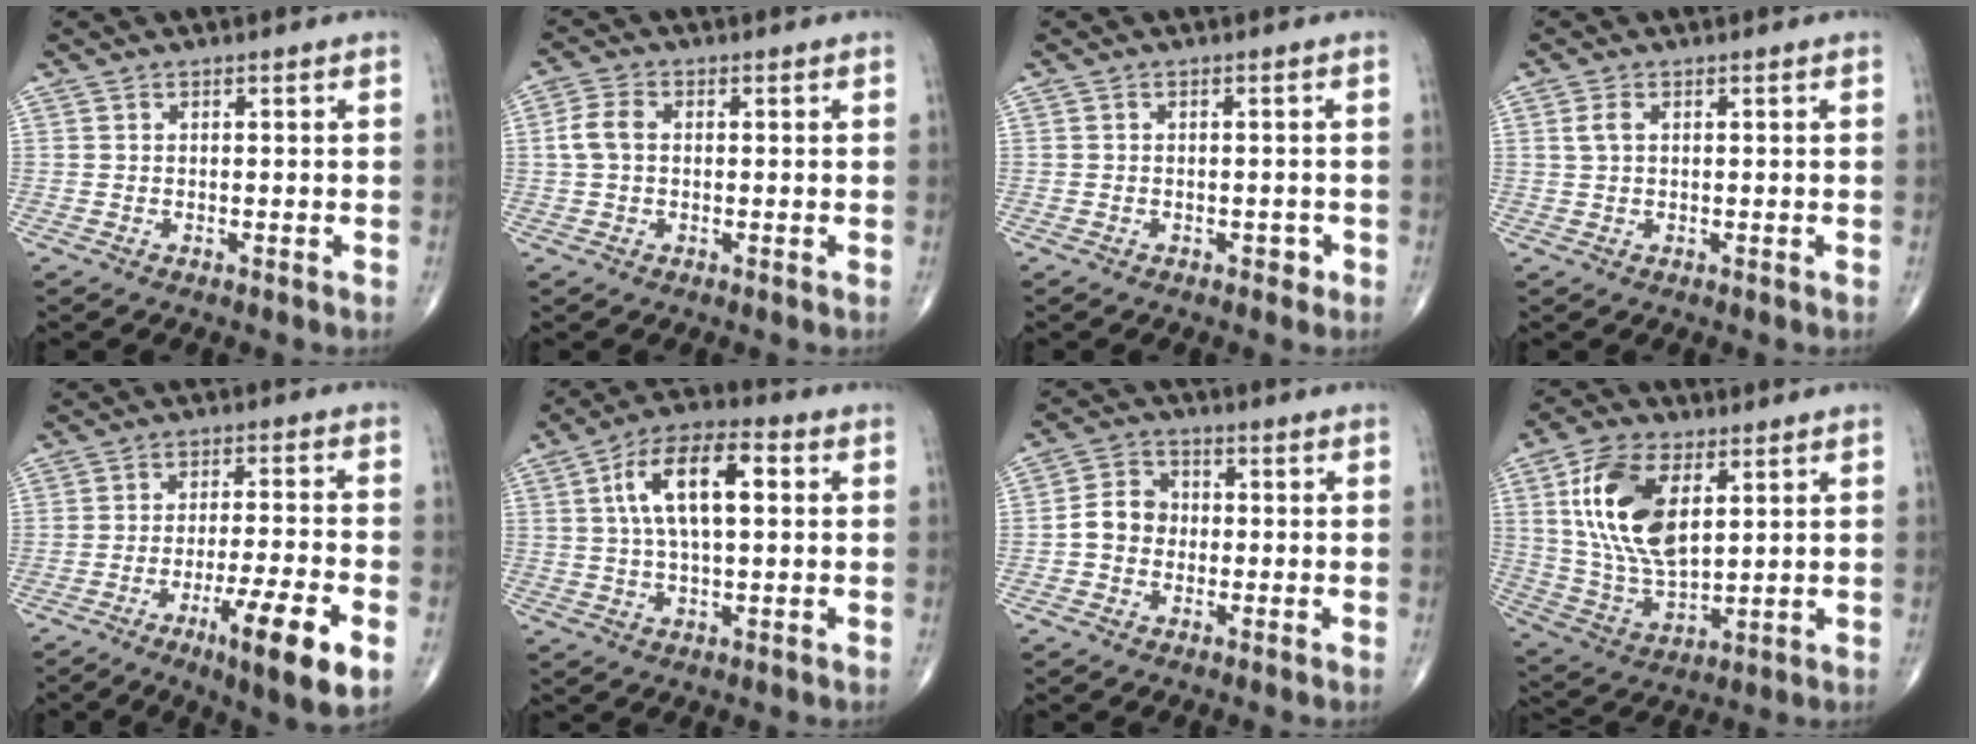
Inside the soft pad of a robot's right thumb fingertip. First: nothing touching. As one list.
[{"total": 4.2, "force": [0.3, 2.8, 3.1], "torque": [-0.071, 0.013, 0.001]}, {"total": 1.4, "force": [-0.7, 0.9, 0.7], "torque": [-0.005, 0.002, -0.011]}, {"total": 2.0, "force": [0.6, 1.1, 1.6], "torque": [-0.039, 0.007, 0.012]}, {"total": 13.1, "force": [-5.8, 1.7, 11.7], "torque": [-0.192, 0.007, -0.088]}, {"total": 13.3, "force": [2.8, 5.9, 11.6], "torque": [-0.202, 0.021, 0.044]}, {"total": 6.1, "force": [-0.7, 5.2, 3.1], "torque": [-0.040, 0.022, -0.024]}, {"total": 16.8, "force": [5.2, 8.8, 13.4], "torque": [-0.251, -0.015, 0.105]}]